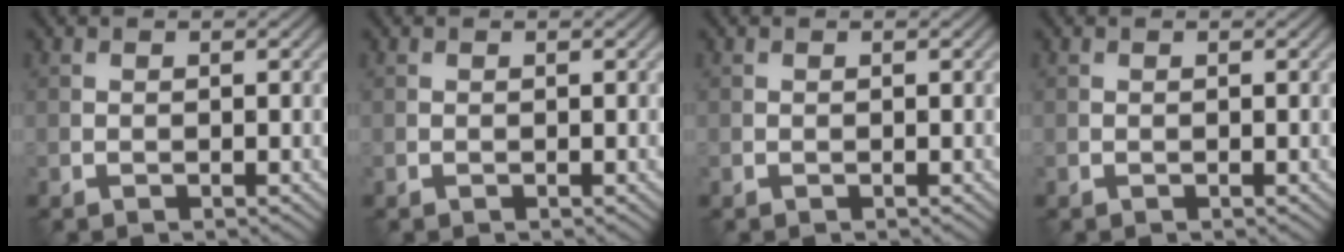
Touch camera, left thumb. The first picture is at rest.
{"total": 0.0}
{"total": 0.0}
{"total": 0.0}